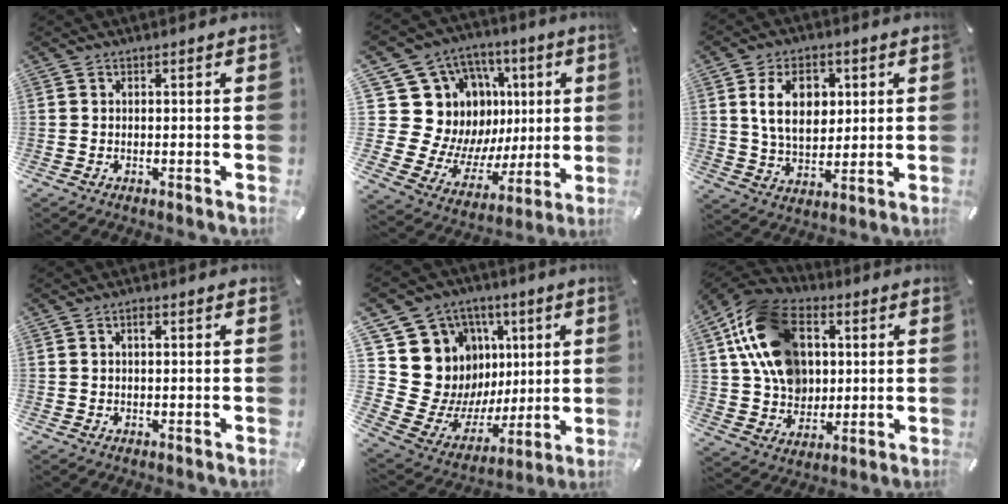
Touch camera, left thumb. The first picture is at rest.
{"total": 19.6, "force": [5.4, 17.3, 7.3], "torque": [-0.132, -0.071, 0.141]}
{"total": 11.7, "force": [3.4, 8.2, 7.6], "torque": [-0.139, 0.002, 0.057]}
{"total": 1.5, "force": [0.6, 0.6, 1.2], "torque": [-0.018, 0.001, 0.007]}
{"total": 16.4, "force": [3.9, 15.5, 4.0], "torque": [-0.066, -0.068, 0.115]}
{"total": 19.6, "force": [5.3, 15.2, 11.2], "torque": [-0.230, -0.012, 0.102]}